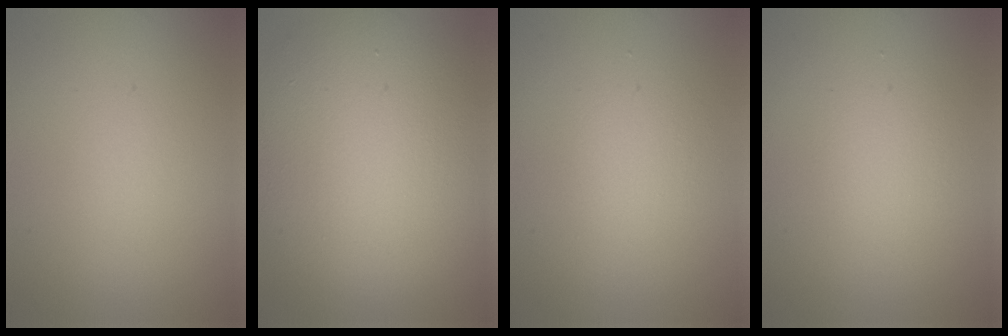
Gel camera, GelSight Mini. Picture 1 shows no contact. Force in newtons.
{"total": 13.1, "press": 13.0, "slide": 0.6}
{"total": 2.0, "press": 2.0, "slide": 0.1}
{"total": 1.9, "press": 1.9, "slide": 0.1}